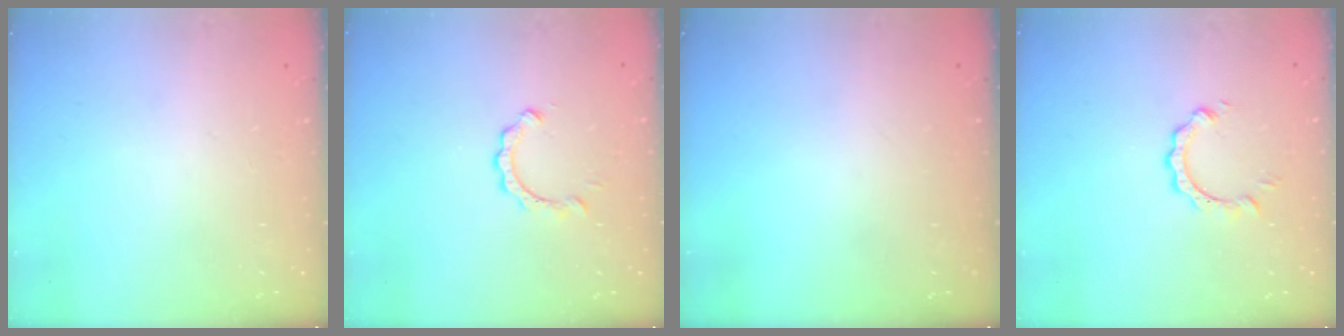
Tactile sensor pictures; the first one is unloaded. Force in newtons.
{"total": 2.3, "press": 2.3, "slide": 0.2}
{"total": 0.0}
{"total": 3.7, "press": 3.7, "slide": 0.0}